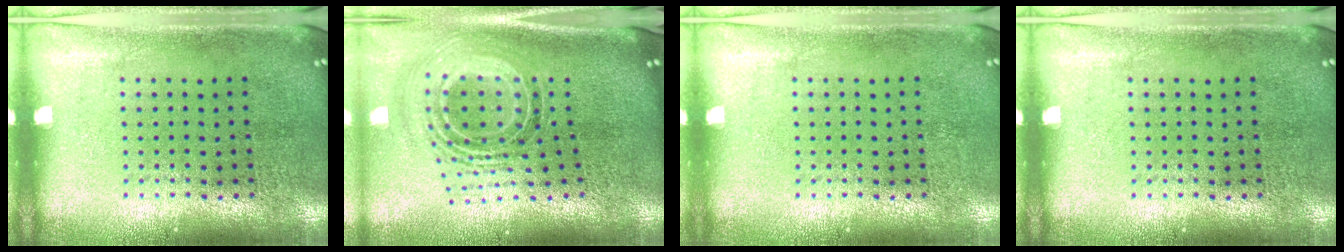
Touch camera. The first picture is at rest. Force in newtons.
{"total": 1.8, "press": 1.3, "slide": 1.2}
{"total": 0.0}
{"total": 0.0}